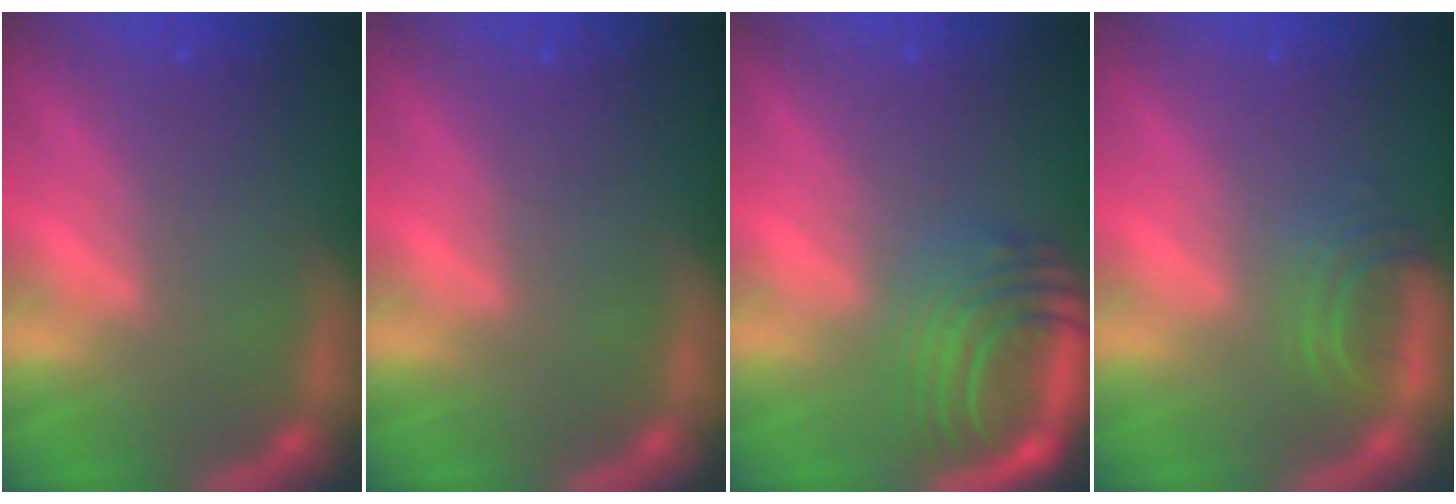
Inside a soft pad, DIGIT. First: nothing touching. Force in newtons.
{"total": 0.0}
{"total": 7.5}
{"total": 2.9}